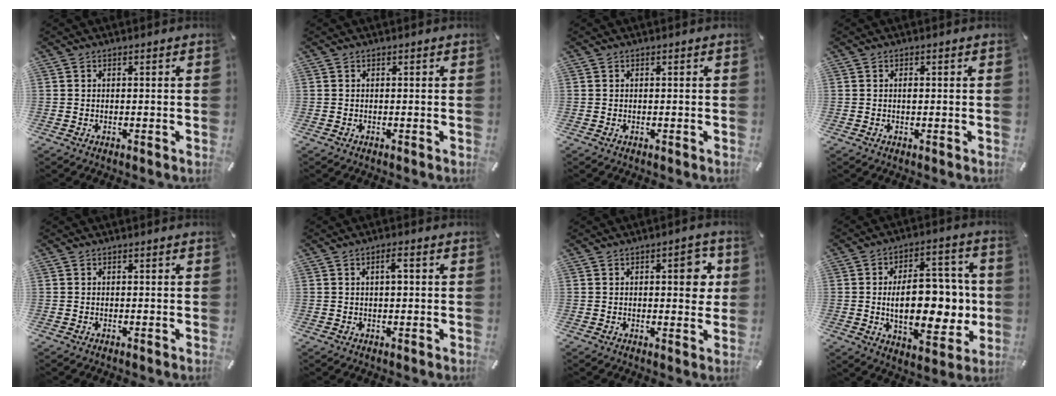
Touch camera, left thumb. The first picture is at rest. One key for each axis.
{"total": 0.0}
{"total": 0.0}
{"total": 0.9, "fx": 0.1, "fy": 0.4, "fz": 0.8, "tx": -0.017, "ty": 0.000, "tz": 0.000}
{"total": 0.0}
{"total": 2.8, "fx": 0.6, "fy": 1.1, "fz": 2.5, "tx": -0.034, "ty": 0.001, "tz": 0.004}
{"total": 7.1, "fx": 1.7, "fy": 3.3, "fz": 6.0, "tx": -0.061, "ty": -0.011, "tz": 0.018}
{"total": 18.2, "fx": -0.9, "fy": 10.4, "fz": 14.9, "tx": -0.231, "ty": -0.007, "tz": -0.017}